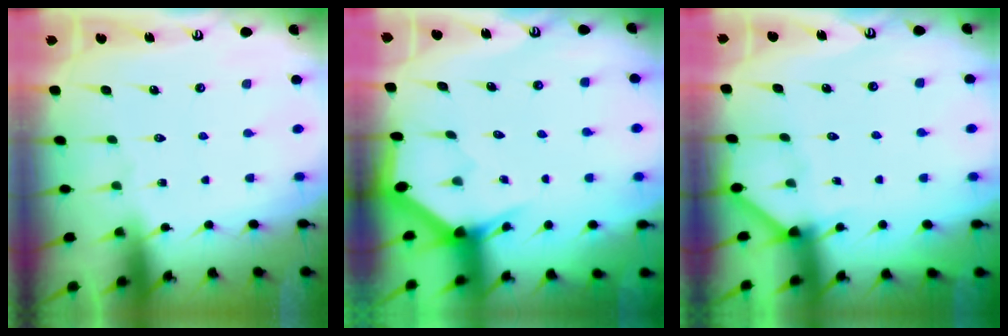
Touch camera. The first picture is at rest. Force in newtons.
{"total": 3.2, "press": 3.2, "slide": 0.1}
{"total": 3.2, "press": 3.2, "slide": 0.3}